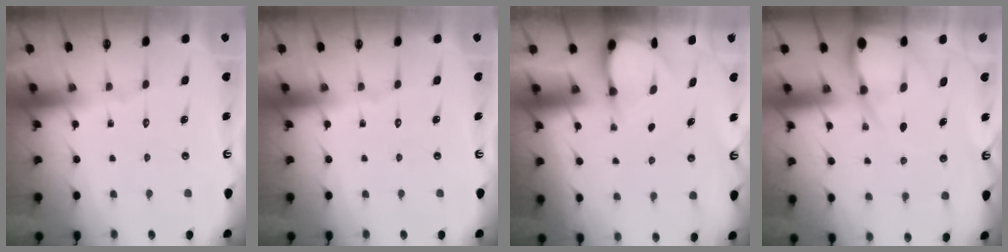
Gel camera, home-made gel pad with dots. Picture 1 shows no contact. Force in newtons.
{"total": 0.0}
{"total": 3.2, "press": 3.2, "slide": 0.4}
{"total": 7.8, "press": 7.7, "slide": 0.9}